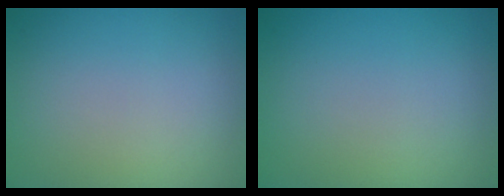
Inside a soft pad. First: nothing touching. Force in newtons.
{"total": 0.0}